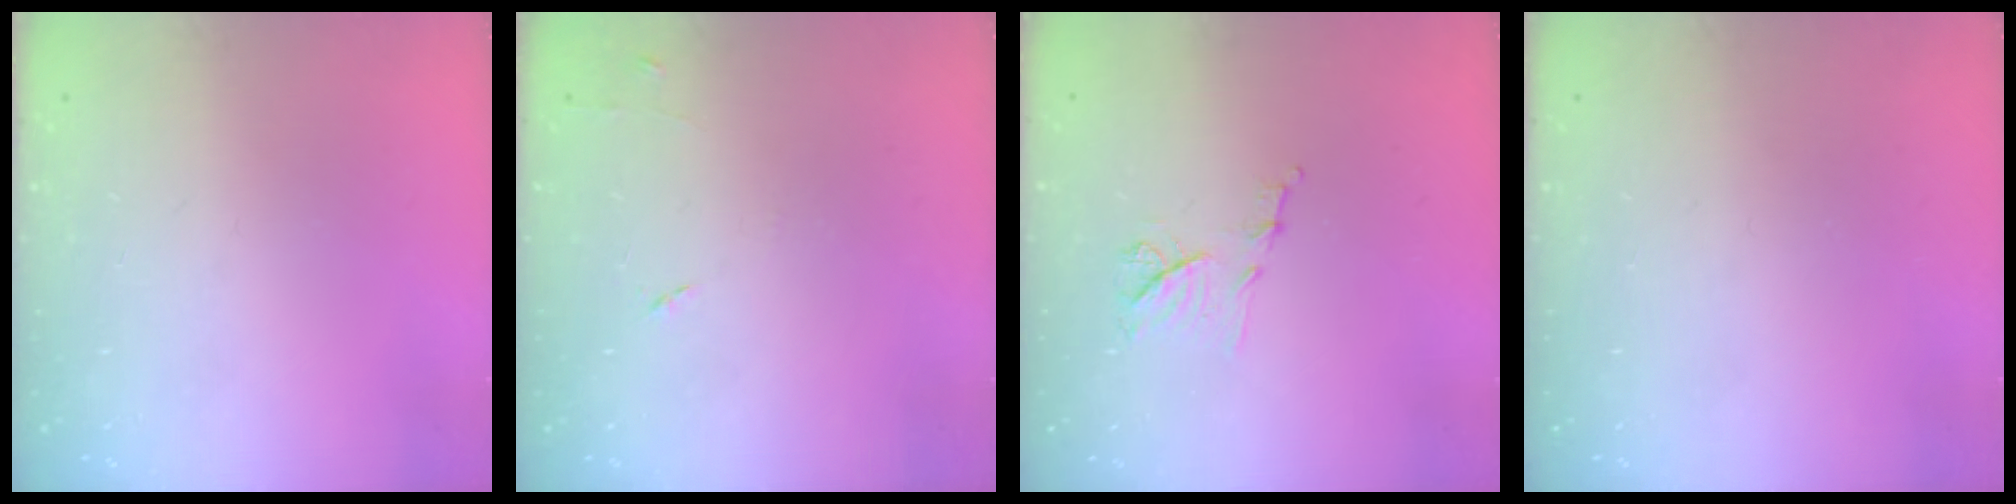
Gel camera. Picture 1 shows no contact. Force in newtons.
{"total": 5.3, "press": 5.2, "slide": 0.8}
{"total": 7.3, "press": 7.2, "slide": 0.9}
{"total": 0.0}